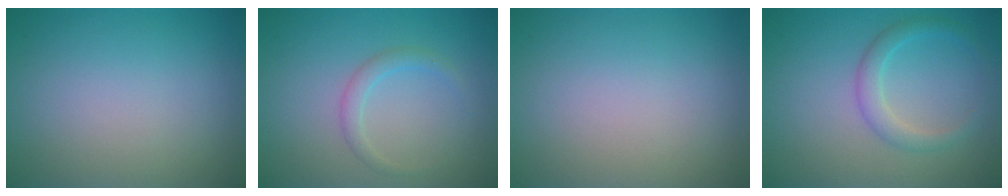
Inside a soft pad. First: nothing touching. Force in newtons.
{"total": 1.5, "press": 1.5, "slide": 0.1}
{"total": 0.0}
{"total": 2.2, "press": 2.2, "slide": 0.1}